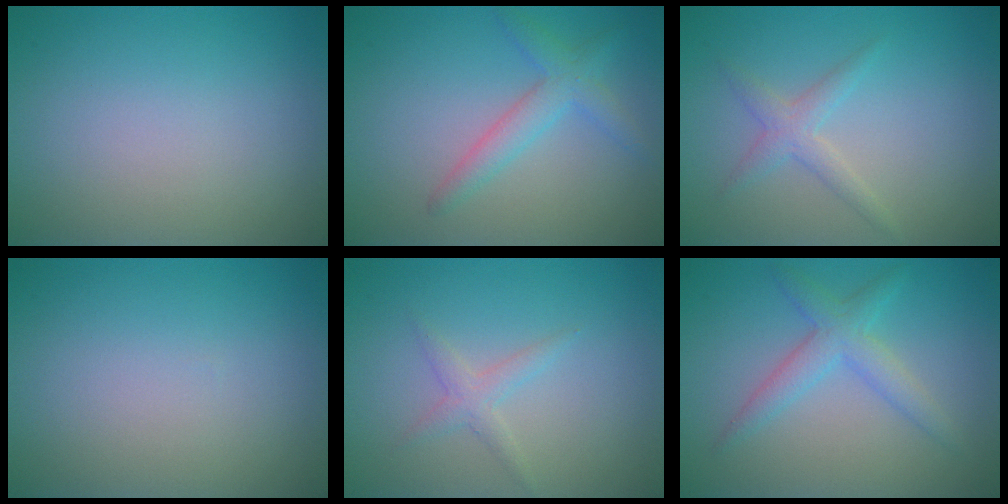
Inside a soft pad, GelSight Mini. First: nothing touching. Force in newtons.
{"total": 2.7, "press": 2.7, "slide": 0.1}
{"total": 1.9, "press": 1.9, "slide": 0.1}
{"total": 0.0}
{"total": 1.5, "press": 1.5, "slide": 0.1}
{"total": 3.0, "press": 3.0, "slide": 0.1}